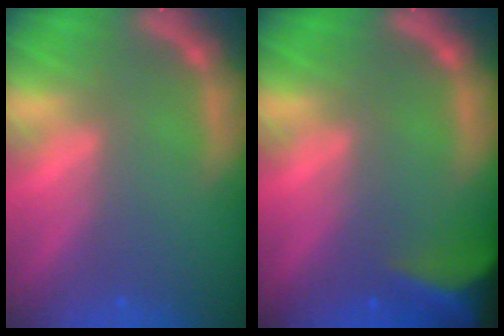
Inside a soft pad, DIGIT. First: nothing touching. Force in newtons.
{"total": 8.5}